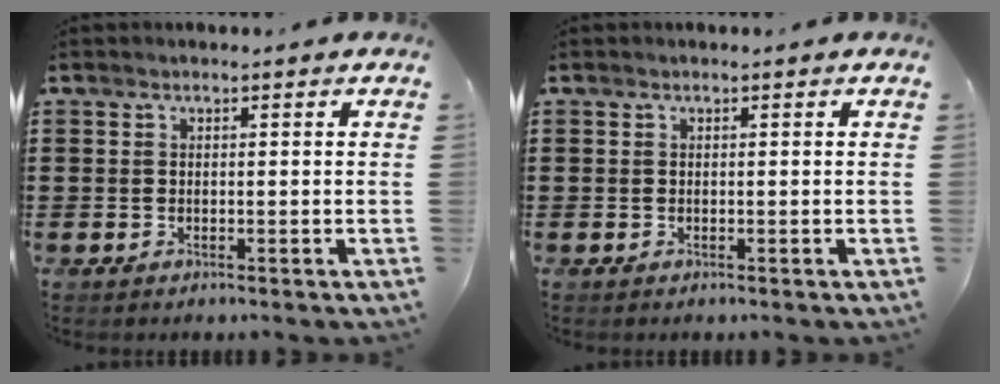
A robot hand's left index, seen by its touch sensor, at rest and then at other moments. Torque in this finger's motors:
{"motor_torque": [-0.02, -0.02, 0.01, -0.01]}